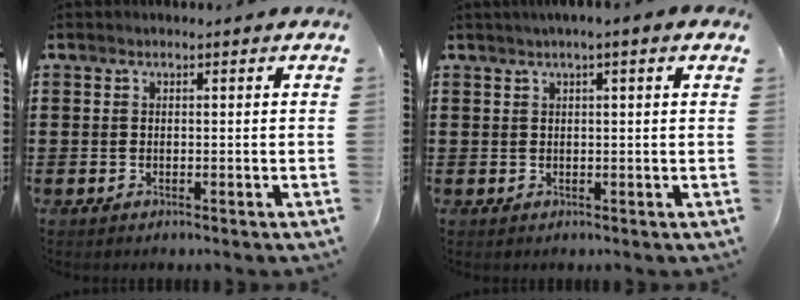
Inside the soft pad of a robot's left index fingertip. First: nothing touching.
{"total": 1.2, "force": [0.6, 0.1, 1.1], "torque": [-0.022, 0.001, 0.010]}